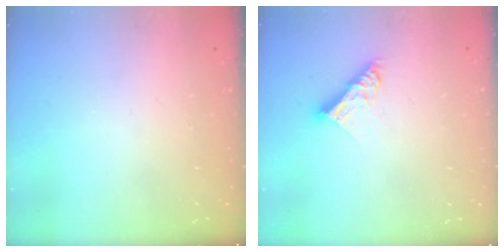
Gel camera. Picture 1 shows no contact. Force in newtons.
{"total": 8.9, "press": 8.9, "slide": 0.7}